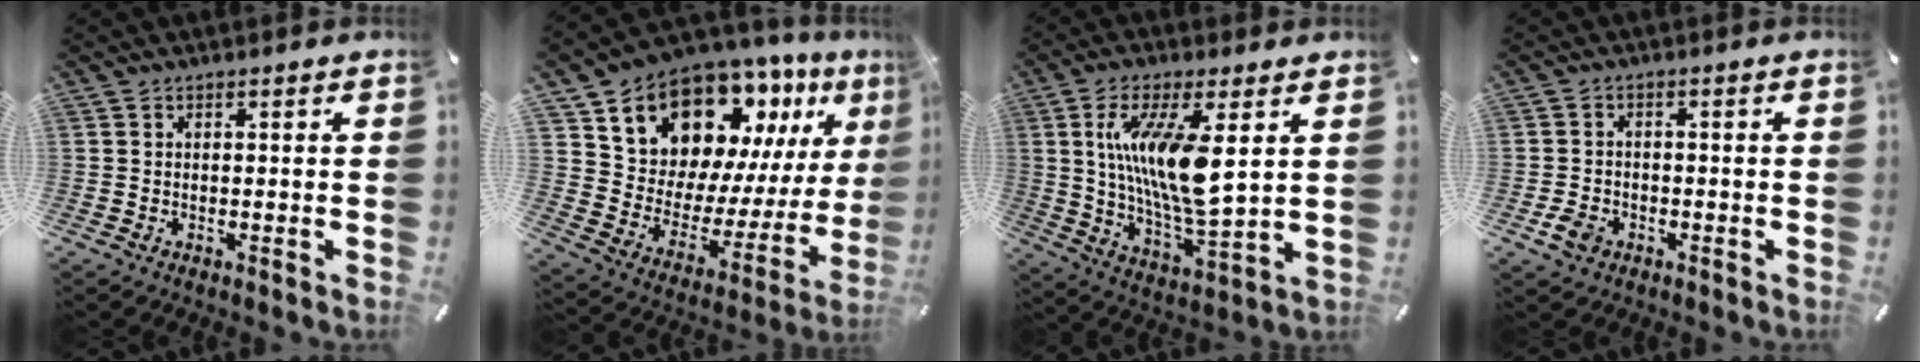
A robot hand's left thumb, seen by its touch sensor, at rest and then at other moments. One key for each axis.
{"total": 14.9, "fx": 11.9, "fy": 8.4, "fz": 3.0, "tx": -0.045, "ty": -0.118, "tz": 0.212}
{"total": 15.4, "fx": 4.0, "fy": 4.6, "fz": 14.2, "tx": -0.283, "ty": -0.025, "tz": 0.058}
{"total": 3.8, "fx": -1.7, "fy": 3.0, "fz": 1.6, "tx": -0.022, "ty": 0.003, "tz": -0.032}